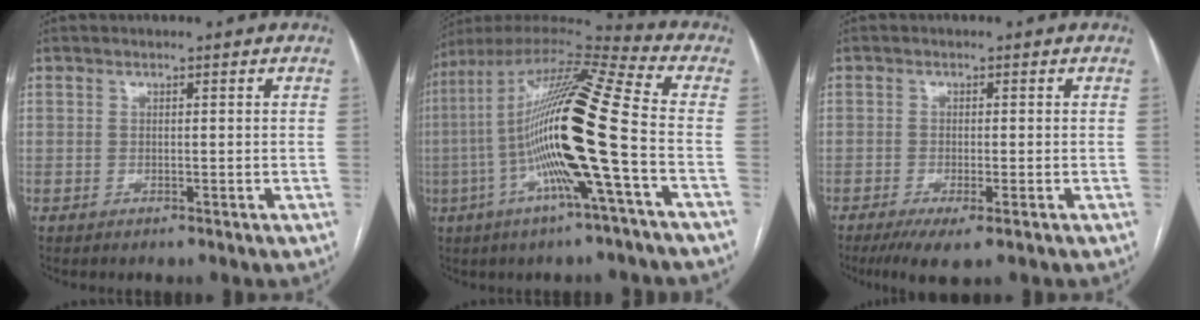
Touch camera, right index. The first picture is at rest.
{"total": 21.3, "force": [-3.7, 0.2, 21.0], "torque": [-0.403, 0.000, -0.082]}
{"total": 5.1, "force": [-3.1, 0.7, 4.0], "torque": [-0.066, -0.014, -0.050]}